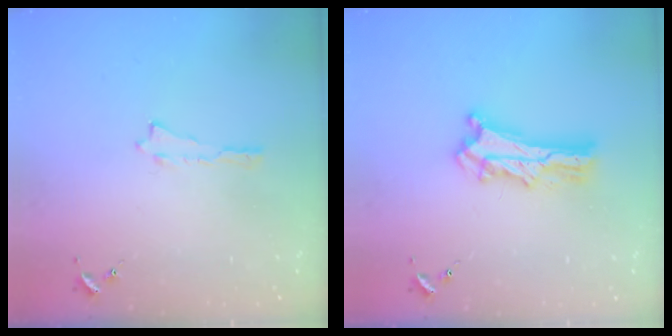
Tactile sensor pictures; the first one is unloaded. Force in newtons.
{"total": 7.2, "press": 7.1, "slide": 0.6}